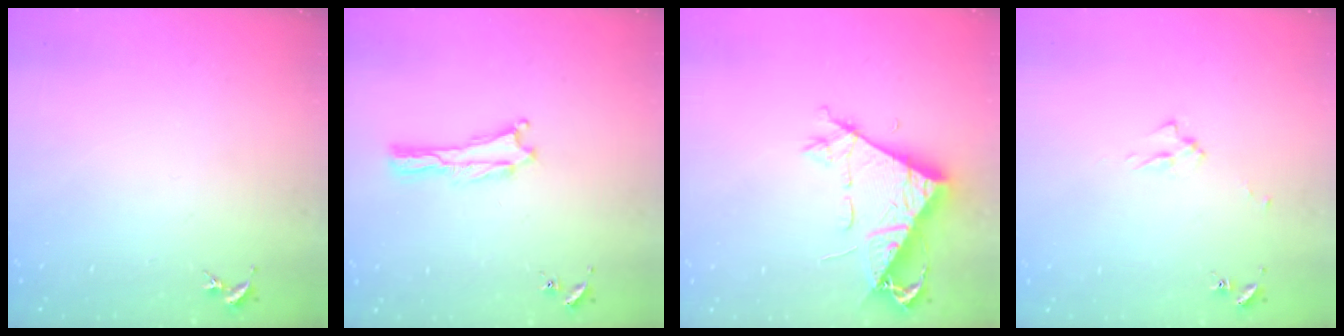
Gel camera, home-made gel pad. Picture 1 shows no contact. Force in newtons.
{"total": 0.0}
{"total": 7.9, "press": 7.8, "slide": 0.9}
{"total": 2.5, "press": 2.5, "slide": 0.4}